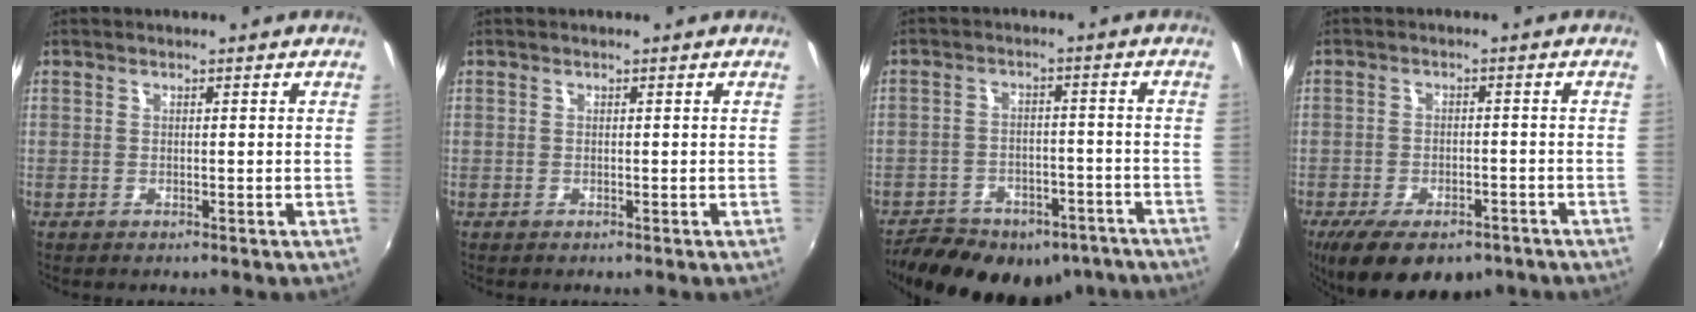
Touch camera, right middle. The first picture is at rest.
{"total": 0.0}
{"total": 21.0, "force": [-15.9, 10.3, 9.1], "torque": [-0.193, 0.003, -0.200]}
{"total": 13.0, "force": [-8.8, 5.6, 7.6], "torque": [-0.159, -0.034, -0.133]}